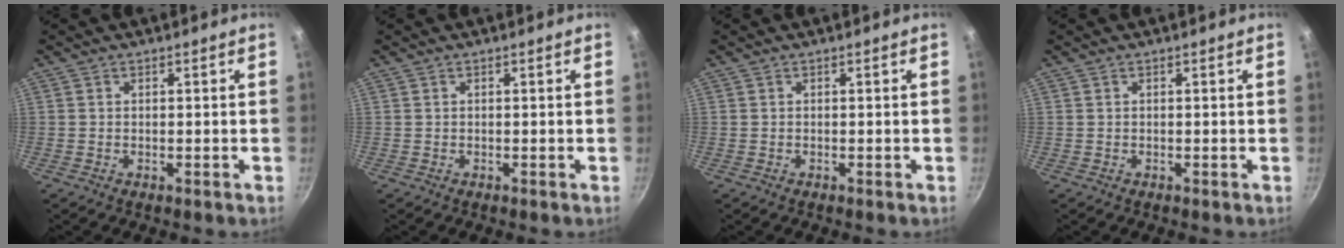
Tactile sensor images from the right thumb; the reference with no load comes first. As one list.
[{"total": 0.0}, {"total": 0.0}, {"total": 0.0}]